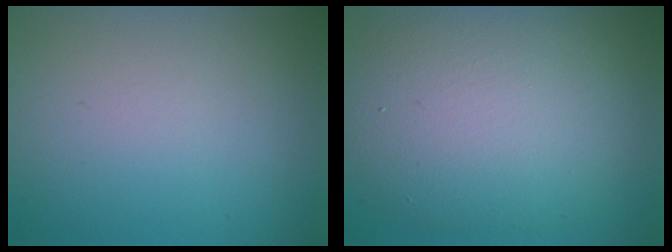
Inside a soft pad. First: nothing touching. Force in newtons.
{"total": 9.5, "press": 9.5, "slide": 0.3}